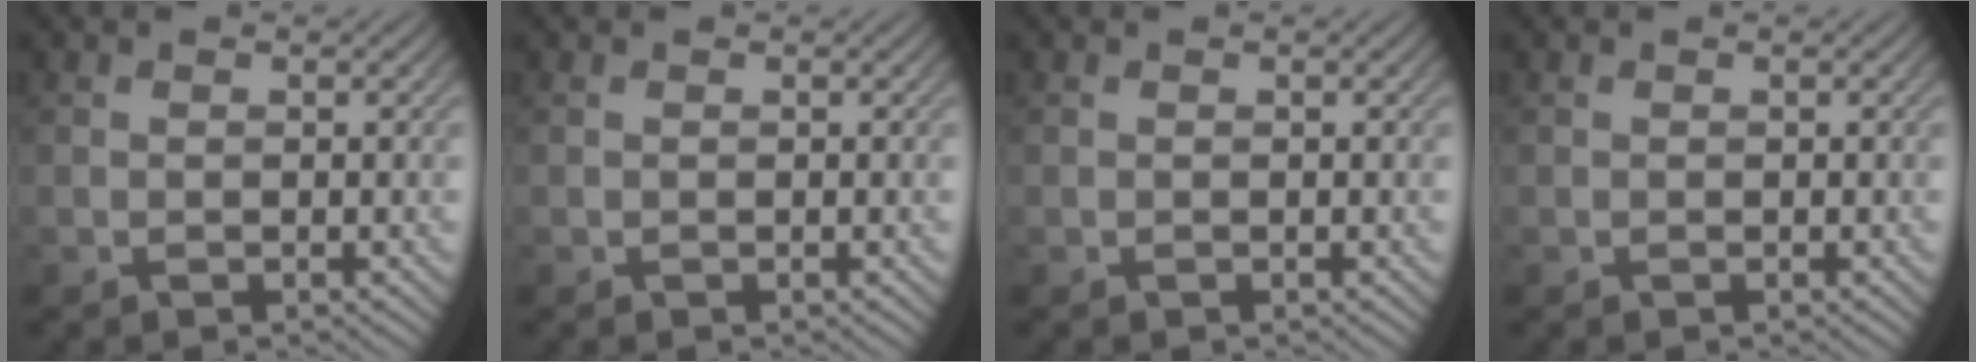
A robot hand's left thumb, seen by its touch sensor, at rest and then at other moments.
{"total": 0.0}
{"total": 0.0}
{"total": 0.0}